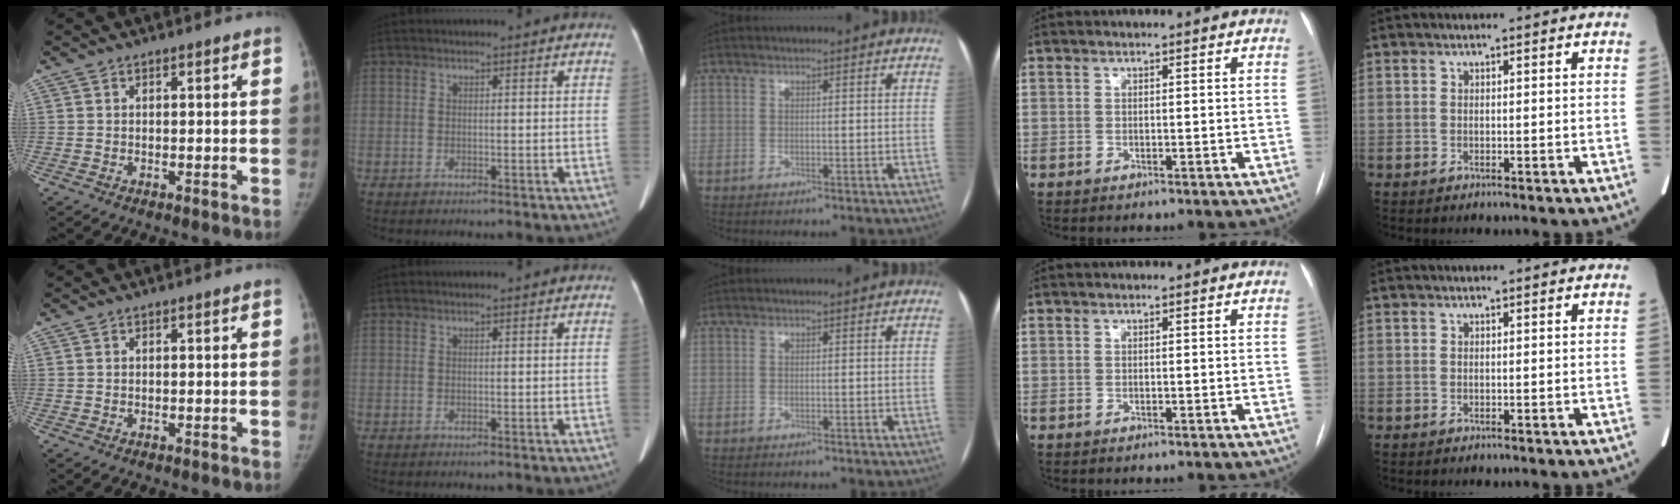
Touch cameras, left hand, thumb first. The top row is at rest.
{}